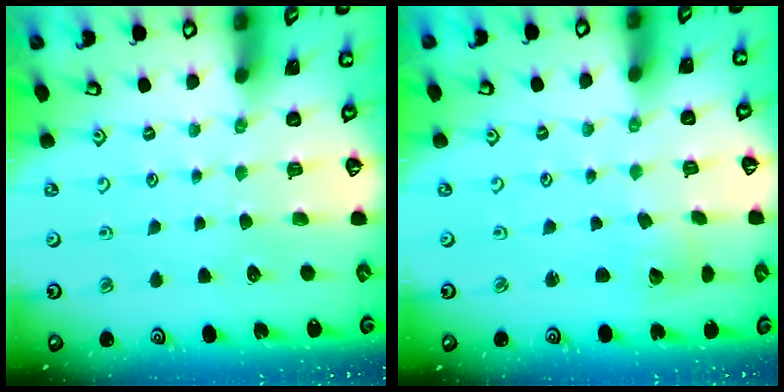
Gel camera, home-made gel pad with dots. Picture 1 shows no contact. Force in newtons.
{"total": 1.8, "press": 1.8, "slide": 0.1}